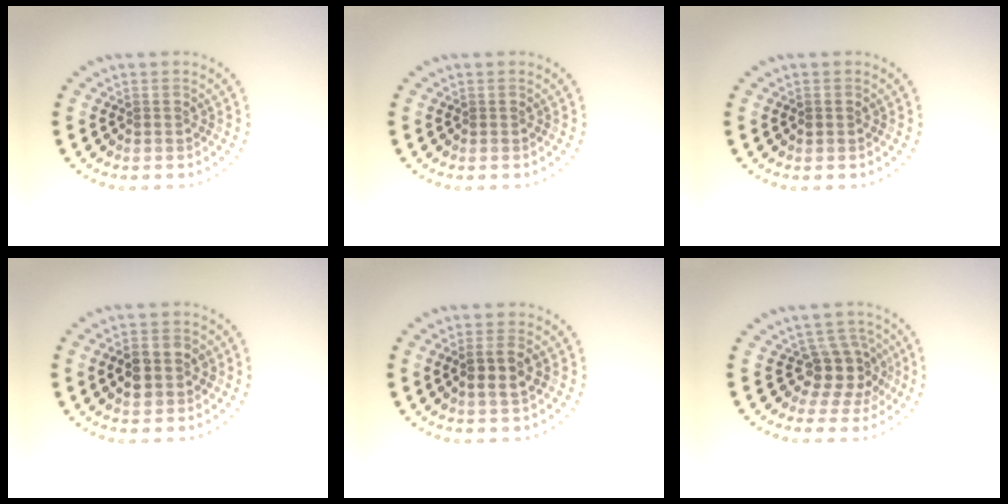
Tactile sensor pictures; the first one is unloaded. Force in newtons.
{"total": 0.0}
{"total": 0.6, "press": 0.6, "slide": 0.2}
{"total": 3.7, "press": 3.7, "slide": 0.3}
{"total": 2.3, "press": 2.2, "slide": 0.8}
{"total": 3.6, "press": 2.8, "slide": 2.4}